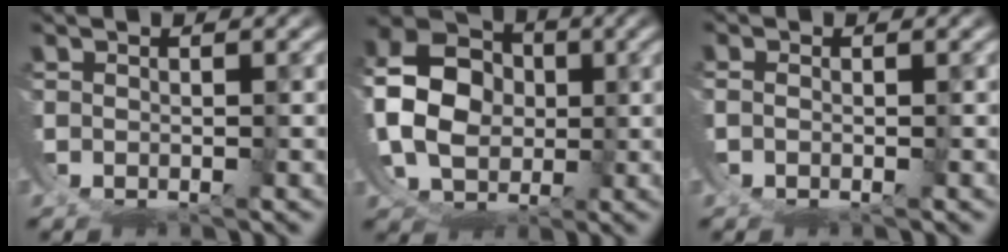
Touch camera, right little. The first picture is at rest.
{"total": 11.6, "force": [1.2, 9.6, 6.5], "torque": [-0.139, -0.027, 0.025]}
{"total": 0.6, "force": [-0.4, 0.1, 0.4], "torque": [-0.006, -0.004, -0.007]}